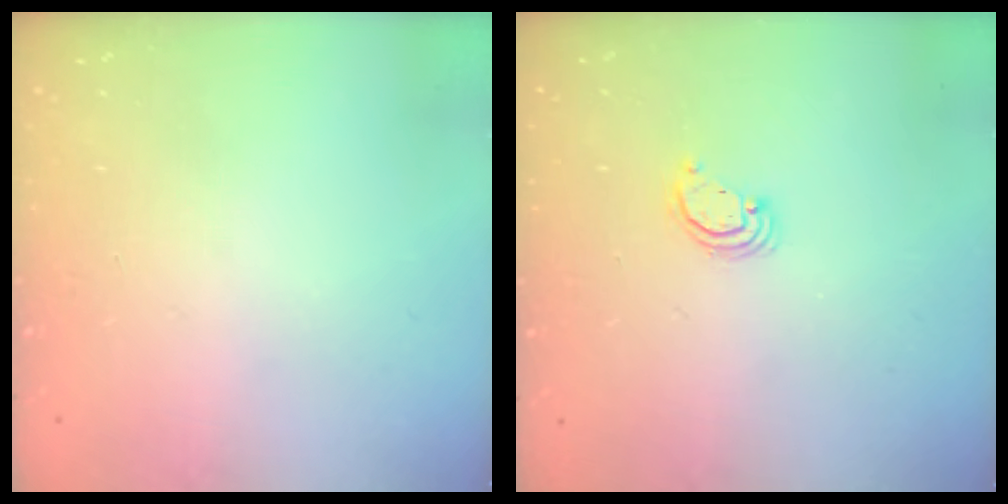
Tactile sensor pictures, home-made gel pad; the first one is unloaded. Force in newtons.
{"total": 2.8, "press": 2.8, "slide": 0.2}